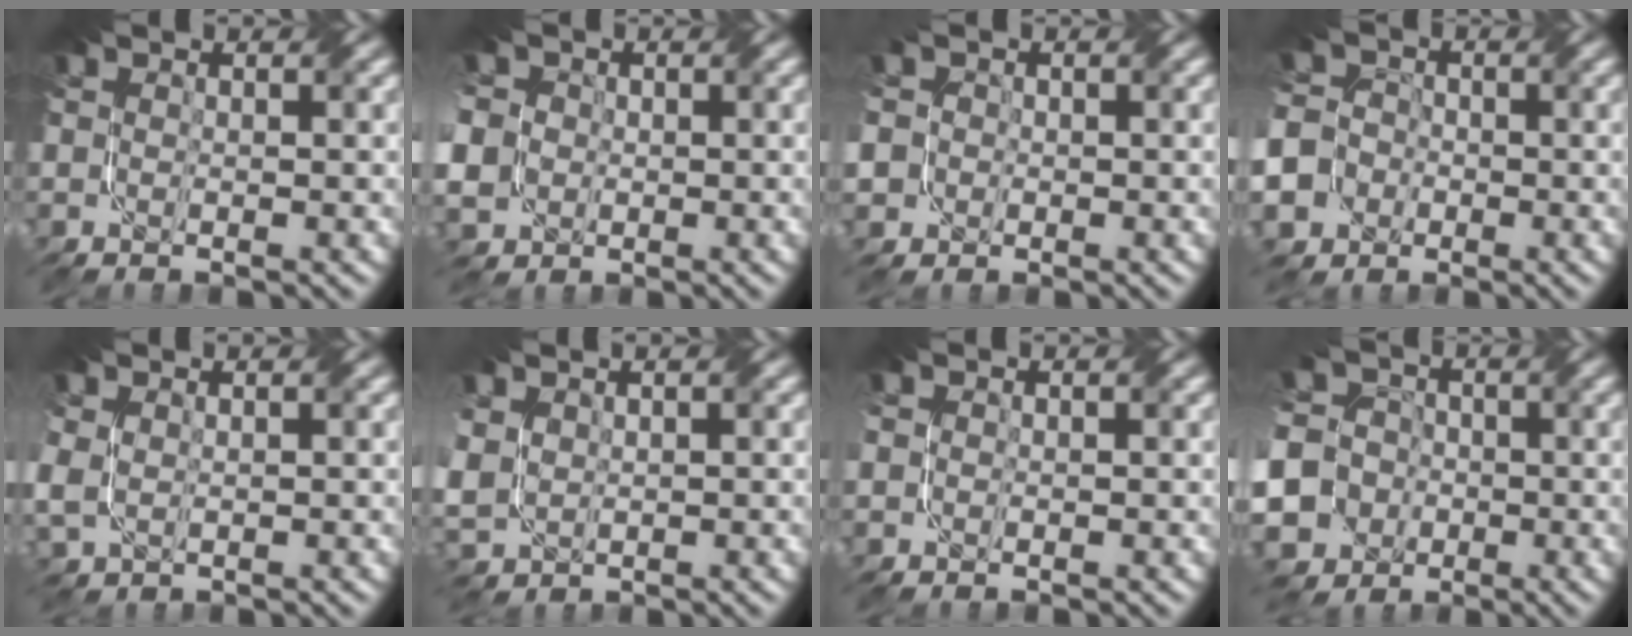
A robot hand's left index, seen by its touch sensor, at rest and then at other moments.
{"total": 10.4, "force": [0.2, 9.1, 5.0], "torque": [-0.134, 0.007, -0.039]}
{"total": 3.5, "force": [-0.5, 3.3, 1.2], "torque": [-0.044, 0.008, -0.024]}
{"total": 13.5, "force": [-6.2, 11.5, 3.3], "torque": [-0.106, -0.030, -0.141]}
{"total": 2.0, "force": [0.4, 1.3, 1.4], "torque": [-0.043, -0.001, 0.010]}
{"total": 3.2, "force": [0.9, 2.5, 1.9], "torque": [-0.068, 0.001, 0.021]}
{"total": 0.7, "force": [0.0, 0.7, 0.1], "torque": [-0.007, -0.002, -0.001]}
{"total": 14.4, "force": [-5.6, 12.4, 4.6], "torque": [-0.139, -0.013, -0.132]}